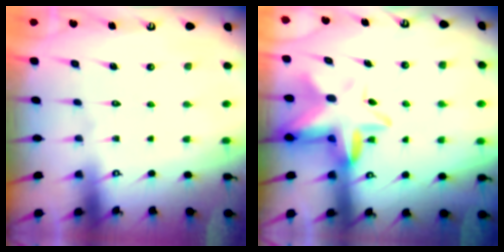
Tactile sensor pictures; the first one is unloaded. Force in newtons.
{"total": 7.8, "press": 7.7, "slide": 1.3}